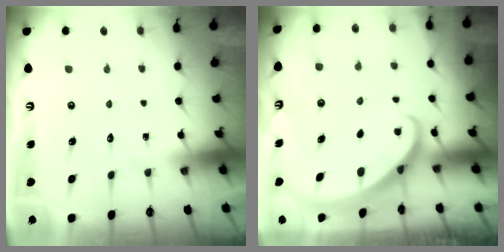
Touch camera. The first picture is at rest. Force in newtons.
{"total": 1.8, "press": 1.8, "slide": 0.1}